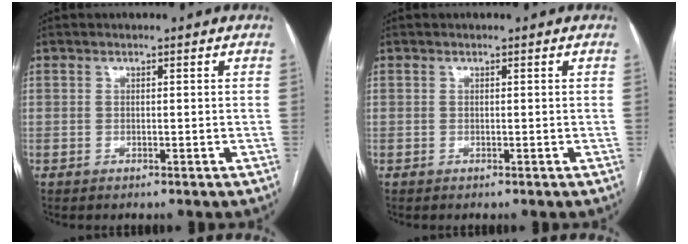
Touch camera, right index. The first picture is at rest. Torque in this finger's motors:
{"motor_torque": [0.23, 0.15, -0.02, 0.00]}